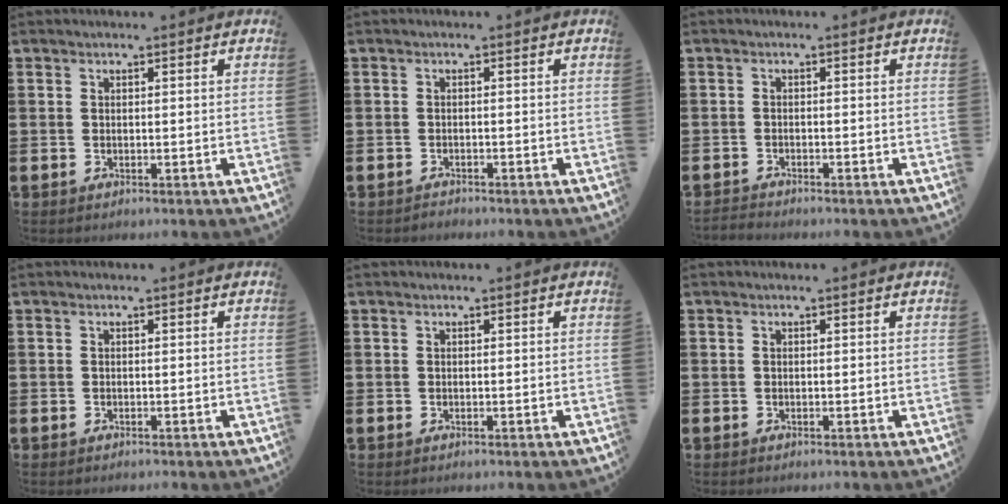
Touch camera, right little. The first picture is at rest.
{"total": 0.7, "force": [-0.7, 0.1, -0.1], "torque": [0.000, 0.000, -0.014]}
{"total": 0.9, "force": [-0.9, 0.0, -0.1], "torque": [-0.002, 0.000, -0.018]}
{"total": 0.0}
{"total": 0.0}
{"total": 0.0}